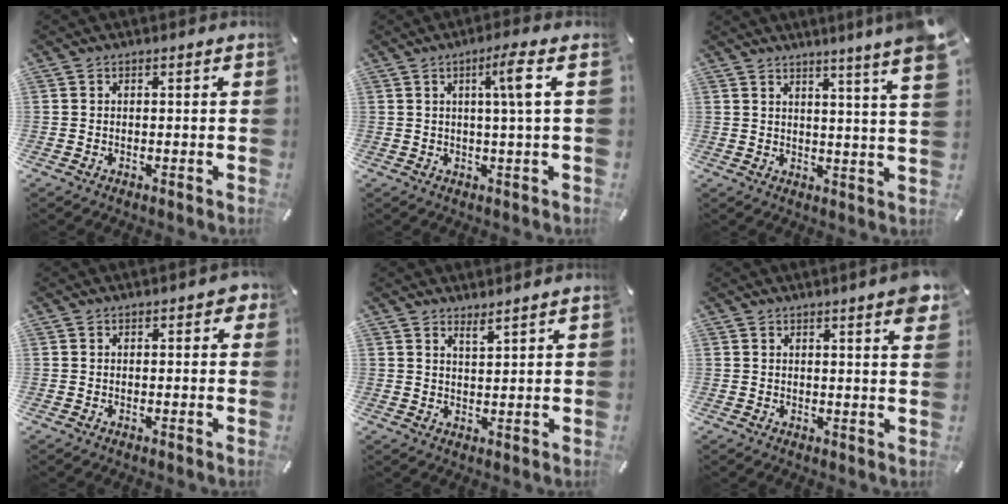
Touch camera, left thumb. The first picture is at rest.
{"total": 6.6, "force": [1.8, 0.0, 6.4], "torque": [-0.118, -0.005, 0.021]}
{"total": 7.0, "force": [4.7, -1.0, 5.2], "torque": [-0.079, -0.041, 0.071]}
{"total": 1.5, "force": [0.5, 1.0, 1.1], "torque": [-0.006, 0.000, 0.003]}
{"total": 2.8, "force": [2.6, -0.1, 0.9], "torque": [-0.021, -0.013, 0.048]}
{"total": 3.9, "force": [2.5, 0.5, 3.0], "torque": [-0.047, -0.013, 0.040]}